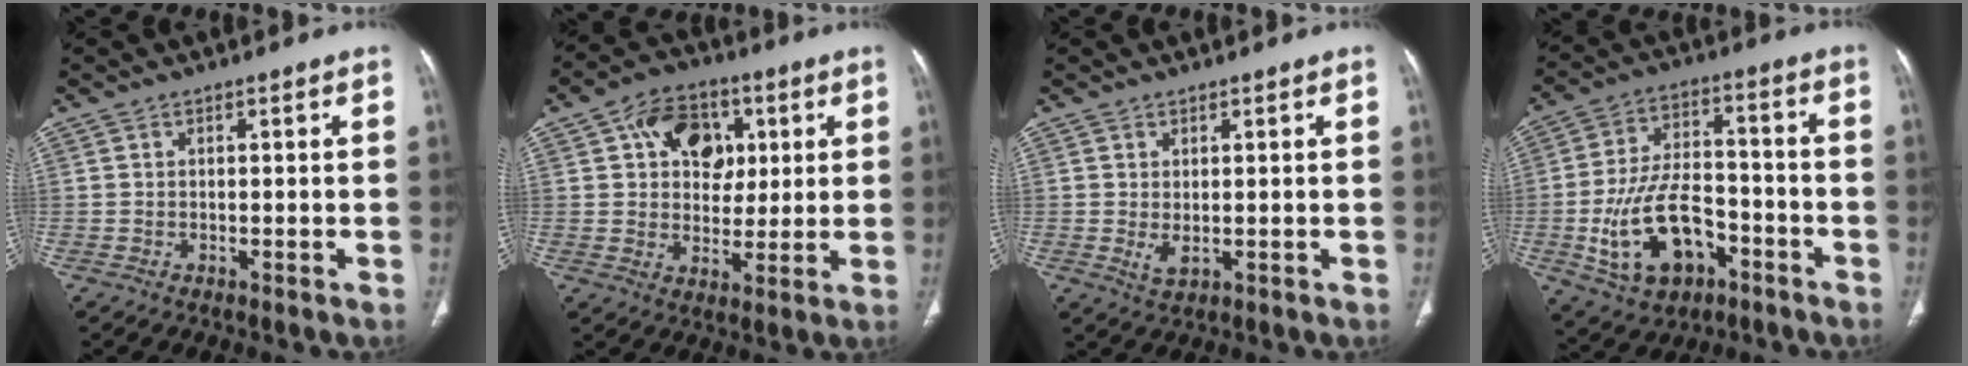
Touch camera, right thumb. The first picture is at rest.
{"total": 12.2, "force": [3.9, 9.0, 7.1], "torque": [-0.063, -0.002, 0.059]}
{"total": 2.3, "force": [0.1, 1.2, 1.9], "torque": [-0.035, -0.007, 0.009]}
{"total": 16.4, "force": [-6.2, 9.9, 11.5], "torque": [-0.193, 0.039, -0.096]}